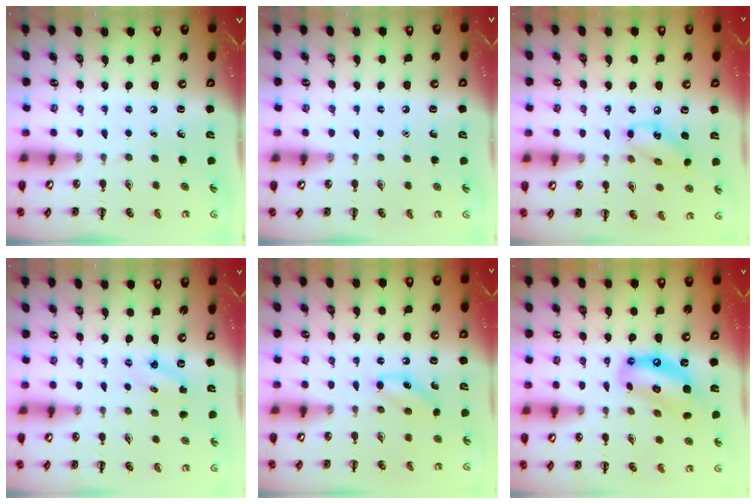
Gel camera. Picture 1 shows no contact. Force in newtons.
{"total": 1.6, "press": 1.6, "slide": 0.1}
{"total": 9.6, "press": 9.6, "slide": 0.7}
{"total": 2.2, "press": 2.1, "slide": 0.6}
{"total": 9.3, "press": 9.2, "slide": 1.8}
{"total": 12.0, "press": 11.7, "slide": 2.6}